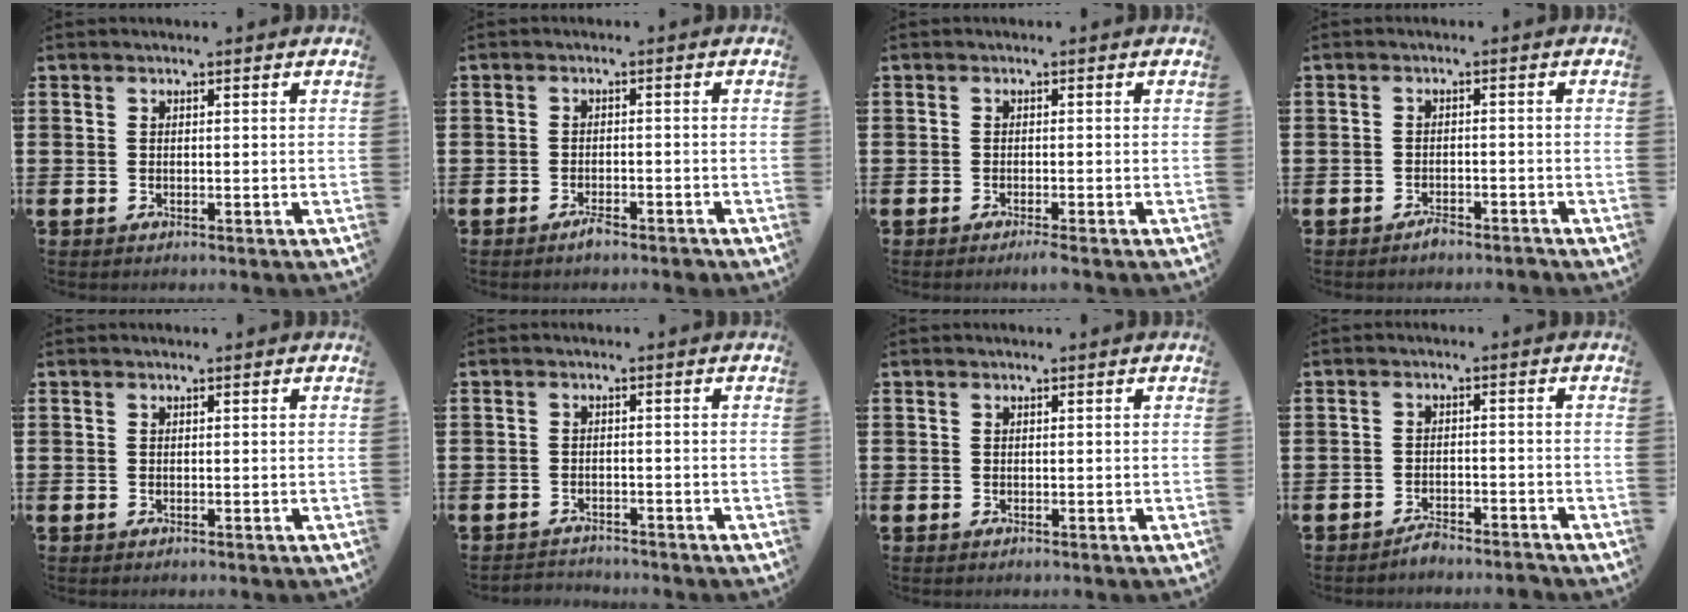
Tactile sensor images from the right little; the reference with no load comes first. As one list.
[{"total": 1.7, "force": [-1.6, 0.2, 0.6], "torque": [-0.015, 0.001, -0.031]}, {"total": 1.2, "force": [-0.8, 0.0, 0.8], "torque": [-0.012, -0.001, -0.016]}, {"total": 1.5, "force": [-1.4, 0.2, 0.4], "torque": [-0.011, 0.002, -0.029]}, {"total": 0.0}, {"total": 1.5, "force": [-1.5, 0.1, -0.2], "torque": [-0.001, 0.003, -0.033]}, {"total": 0.0}, {"total": 2.0, "force": [-2.0, 0.1, 0.3], "torque": [-0.011, 0.004, -0.042]}]